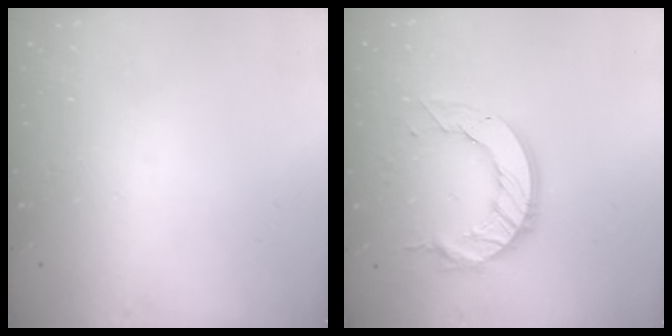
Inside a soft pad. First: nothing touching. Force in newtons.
{"total": 12.5, "press": 12.4, "slide": 0.9}